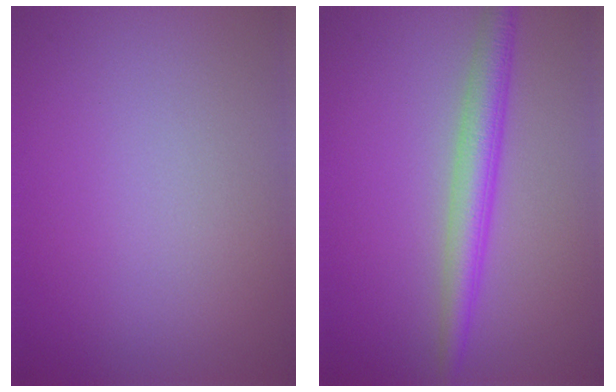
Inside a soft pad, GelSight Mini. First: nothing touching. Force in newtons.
{"total": 3.8, "press": 3.8, "slide": 0.1}